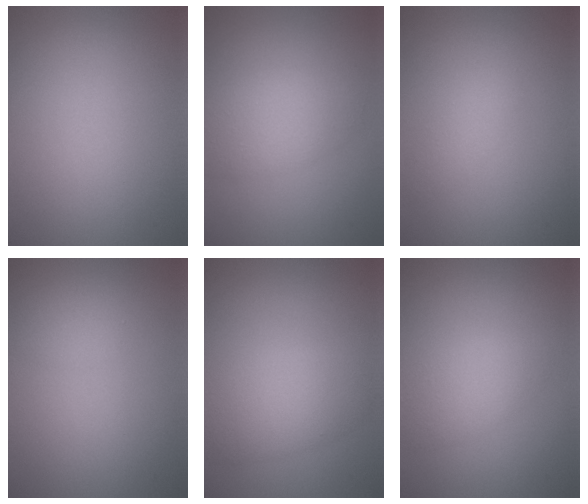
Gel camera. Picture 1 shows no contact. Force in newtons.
{"total": 2.4, "press": 2.4, "slide": 0.2}
{"total": 1.4, "press": 1.4, "slide": 0.0}
{"total": 0.9, "press": 0.9, "slide": 0.0}
{"total": 4.2, "press": 4.2, "slide": 0.3}
{"total": 2.7, "press": 2.7, "slide": 0.1}